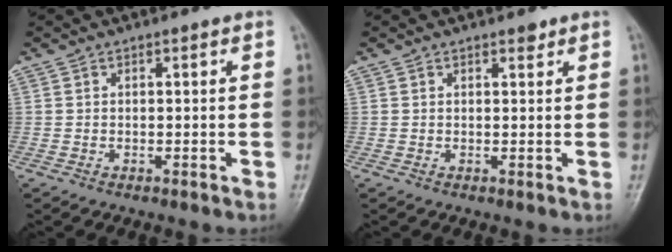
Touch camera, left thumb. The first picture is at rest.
{"total": 1.3, "force": [0.9, 0.6, 0.6], "torque": [-0.002, -0.005, 0.011]}